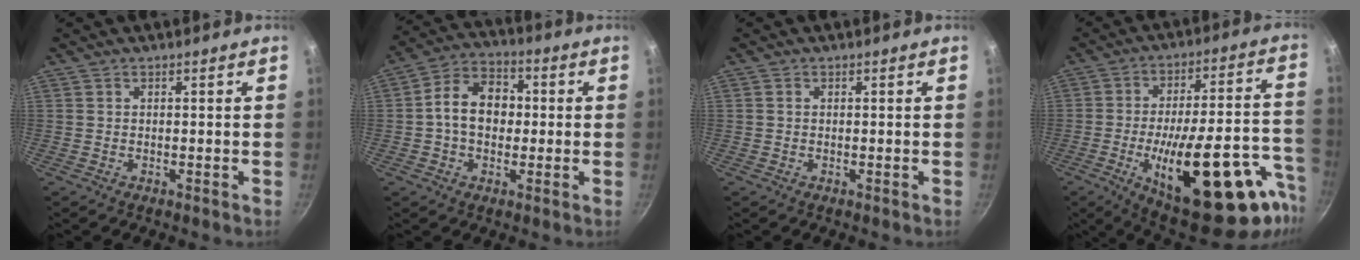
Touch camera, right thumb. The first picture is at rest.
{"total": 10.5, "force": [0.0, 7.8, 7.1], "torque": [-0.084, 0.028, -0.015]}
{"total": 0.5, "force": [0.1, 0.4, 0.3], "torque": [-0.005, 0.003, 0.001]}
{"total": 30.7, "force": [-12.4, 11.0, 25.8], "torque": [-0.327, 0.040, -0.174]}